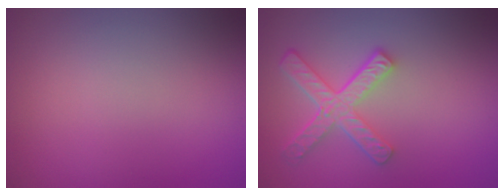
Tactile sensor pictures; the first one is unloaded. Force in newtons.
{"total": 4.8, "press": 3.6, "slide": 3.1}